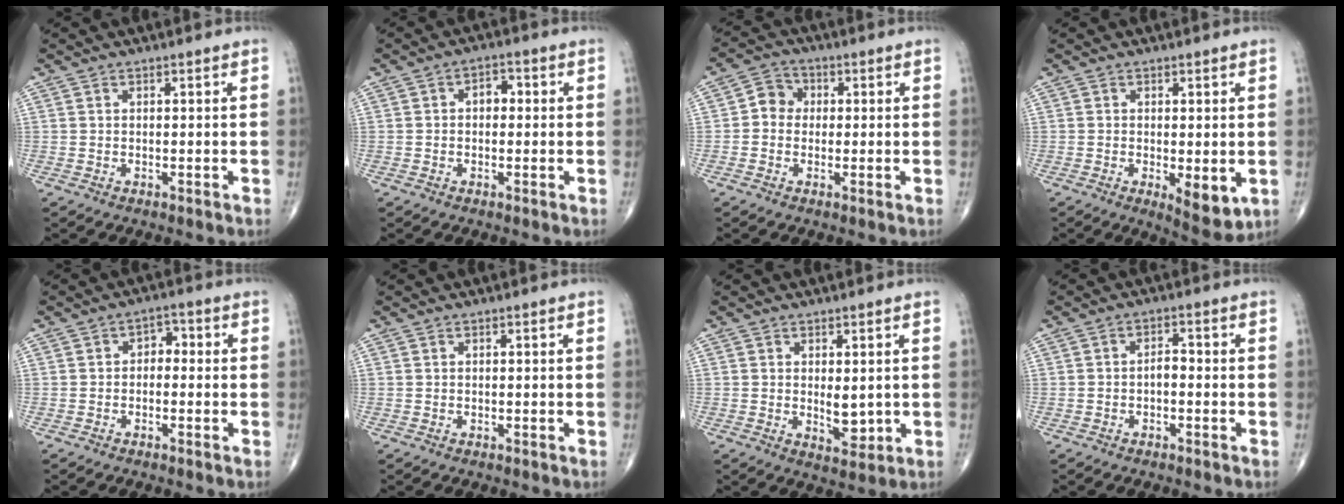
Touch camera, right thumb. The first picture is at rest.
{"total": 3.3, "force": [0.2, 2.2, 2.4], "torque": [-0.022, 0.014, -0.004]}
{"total": 4.7, "force": [0.0, 4.2, 2.1], "torque": [-0.013, 0.013, -0.012]}
{"total": 6.3, "force": [-1.3, 2.4, 5.7], "torque": [-0.079, -0.019, -0.014]}
{"total": 3.0, "force": [-0.4, 2.1, 2.0], "torque": [-0.009, 0.018, -0.019]}
{"total": 0.0}
{"total": 4.2, "force": [0.2, 2.2, 3.6], "torque": [-0.043, -0.013, 0.012]}
{"total": 2.2, "force": [-0.7, 1.2, 1.7], "torque": [-0.020, 0.014, -0.015]}